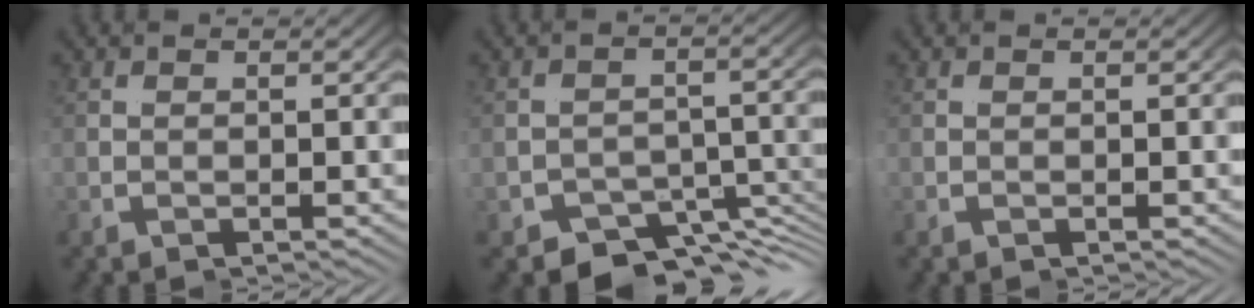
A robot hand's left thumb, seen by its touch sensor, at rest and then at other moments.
{"total": 5.2, "force": [-3.4, 3.3, 2.3], "torque": [-0.035, -0.027, -0.047]}
{"total": 0.0}